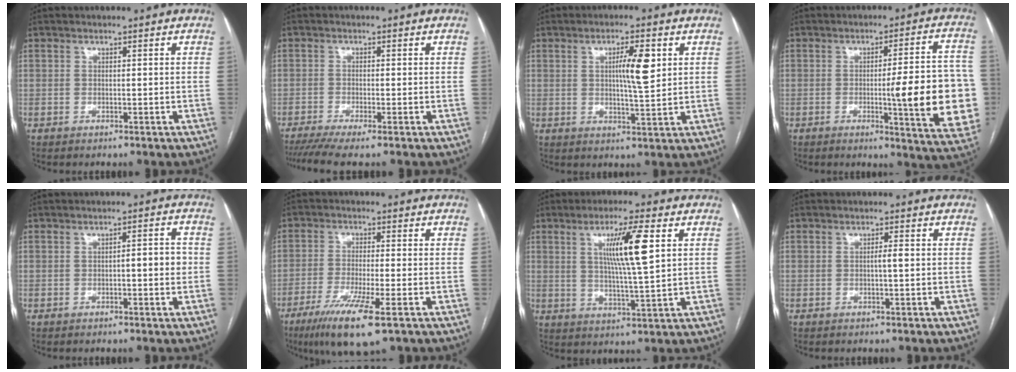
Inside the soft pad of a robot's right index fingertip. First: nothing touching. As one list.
[{"total": 5.2, "force": [-3.9, 0.1, 3.5], "torque": [-0.058, -0.009, -0.068]}, {"total": 6.2, "force": [1.7, 0.7, 5.9], "torque": [-0.101, 0.003, 0.029]}, {"total": 16.1, "force": [-2.4, 2.0, 15.8], "torque": [-0.143, 0.009, -0.020]}, {"total": 3.3, "force": [-0.3, 0.8, 3.2], "torque": [-0.042, 0.008, -0.005]}, {"total": 10.1, "force": [-5.5, 0.6, 8.4], "torque": [-0.157, -0.029, -0.094]}, {"total": 9.6, "force": [3.0, 0.0, 9.1], "torque": [-0.162, -0.002, 0.051]}, {"total": 1.3, "force": [-0.1, 0.0, 1.3], "torque": [-0.023, 0.001, -0.002]}]